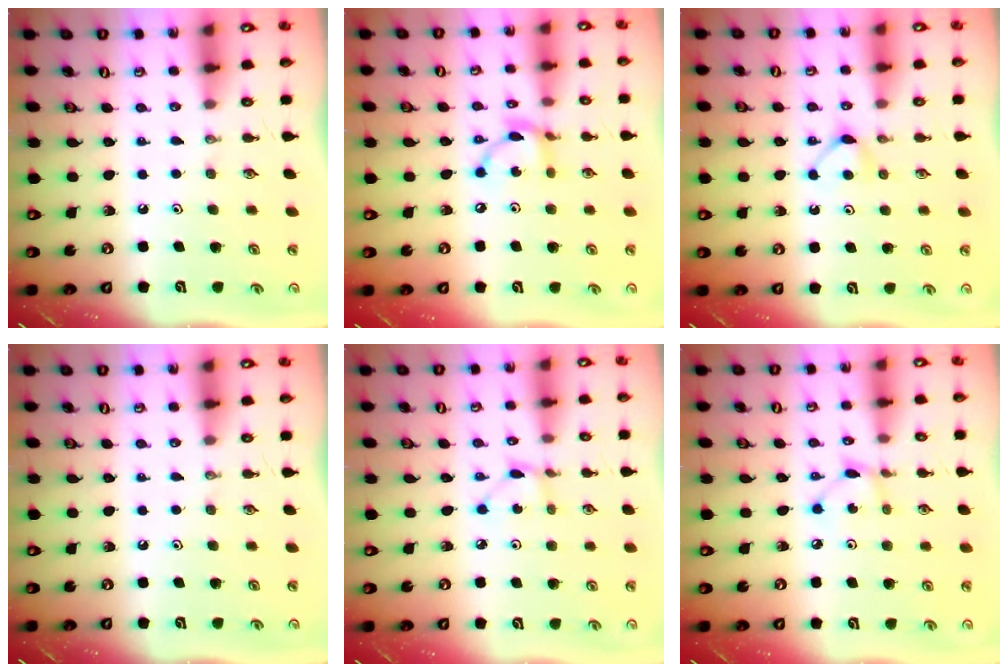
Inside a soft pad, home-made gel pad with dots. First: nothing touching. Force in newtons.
{"total": 8.4, "press": 8.4, "slide": 0.2}
{"total": 4.2, "press": 4.2, "slide": 0.6}
{"total": 0.0}
{"total": 2.1, "press": 2.1, "slide": 0.3}
{"total": 3.3, "press": 3.3, "slide": 0.1}